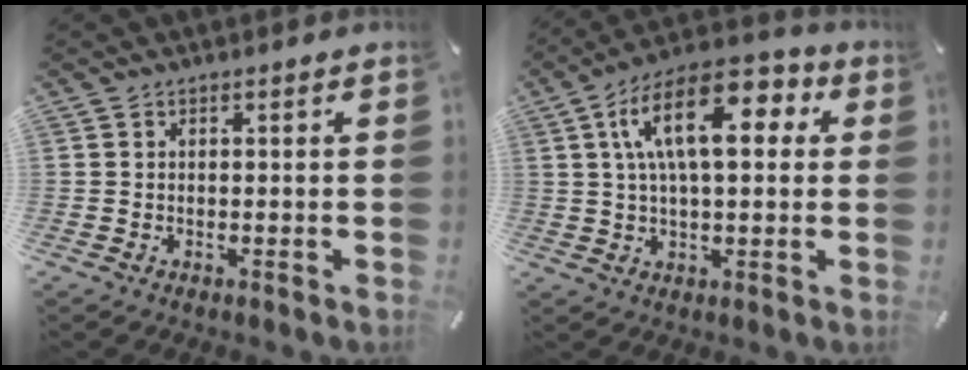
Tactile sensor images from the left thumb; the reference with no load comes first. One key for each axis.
{"total": 16.5, "fx": 5.2, "fy": 7.7, "fz": 13.6, "tx": -0.248, "ty": -0.003, "tz": 0.082}